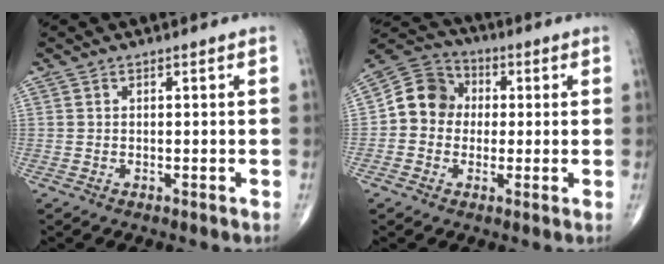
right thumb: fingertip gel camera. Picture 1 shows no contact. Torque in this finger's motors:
{"motor_torque": [1.15, 1.13, 0.42, -0.26, 0.06]}